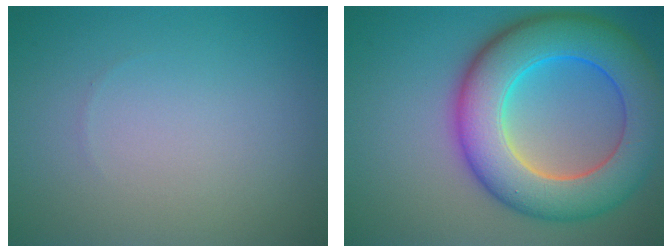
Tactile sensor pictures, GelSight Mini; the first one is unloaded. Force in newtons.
{"total": 10.9, "press": 10.9, "slide": 0.3}